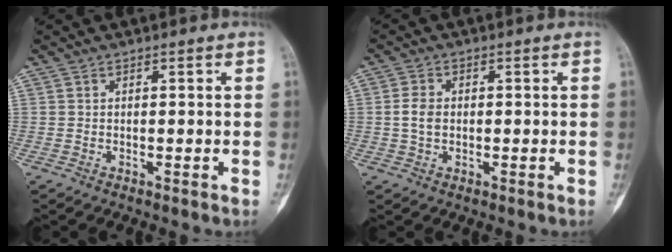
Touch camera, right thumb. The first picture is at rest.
{"total": 3.3, "force": [-0.1, 2.3, 2.3], "torque": [-0.044, 0.005, -0.004]}